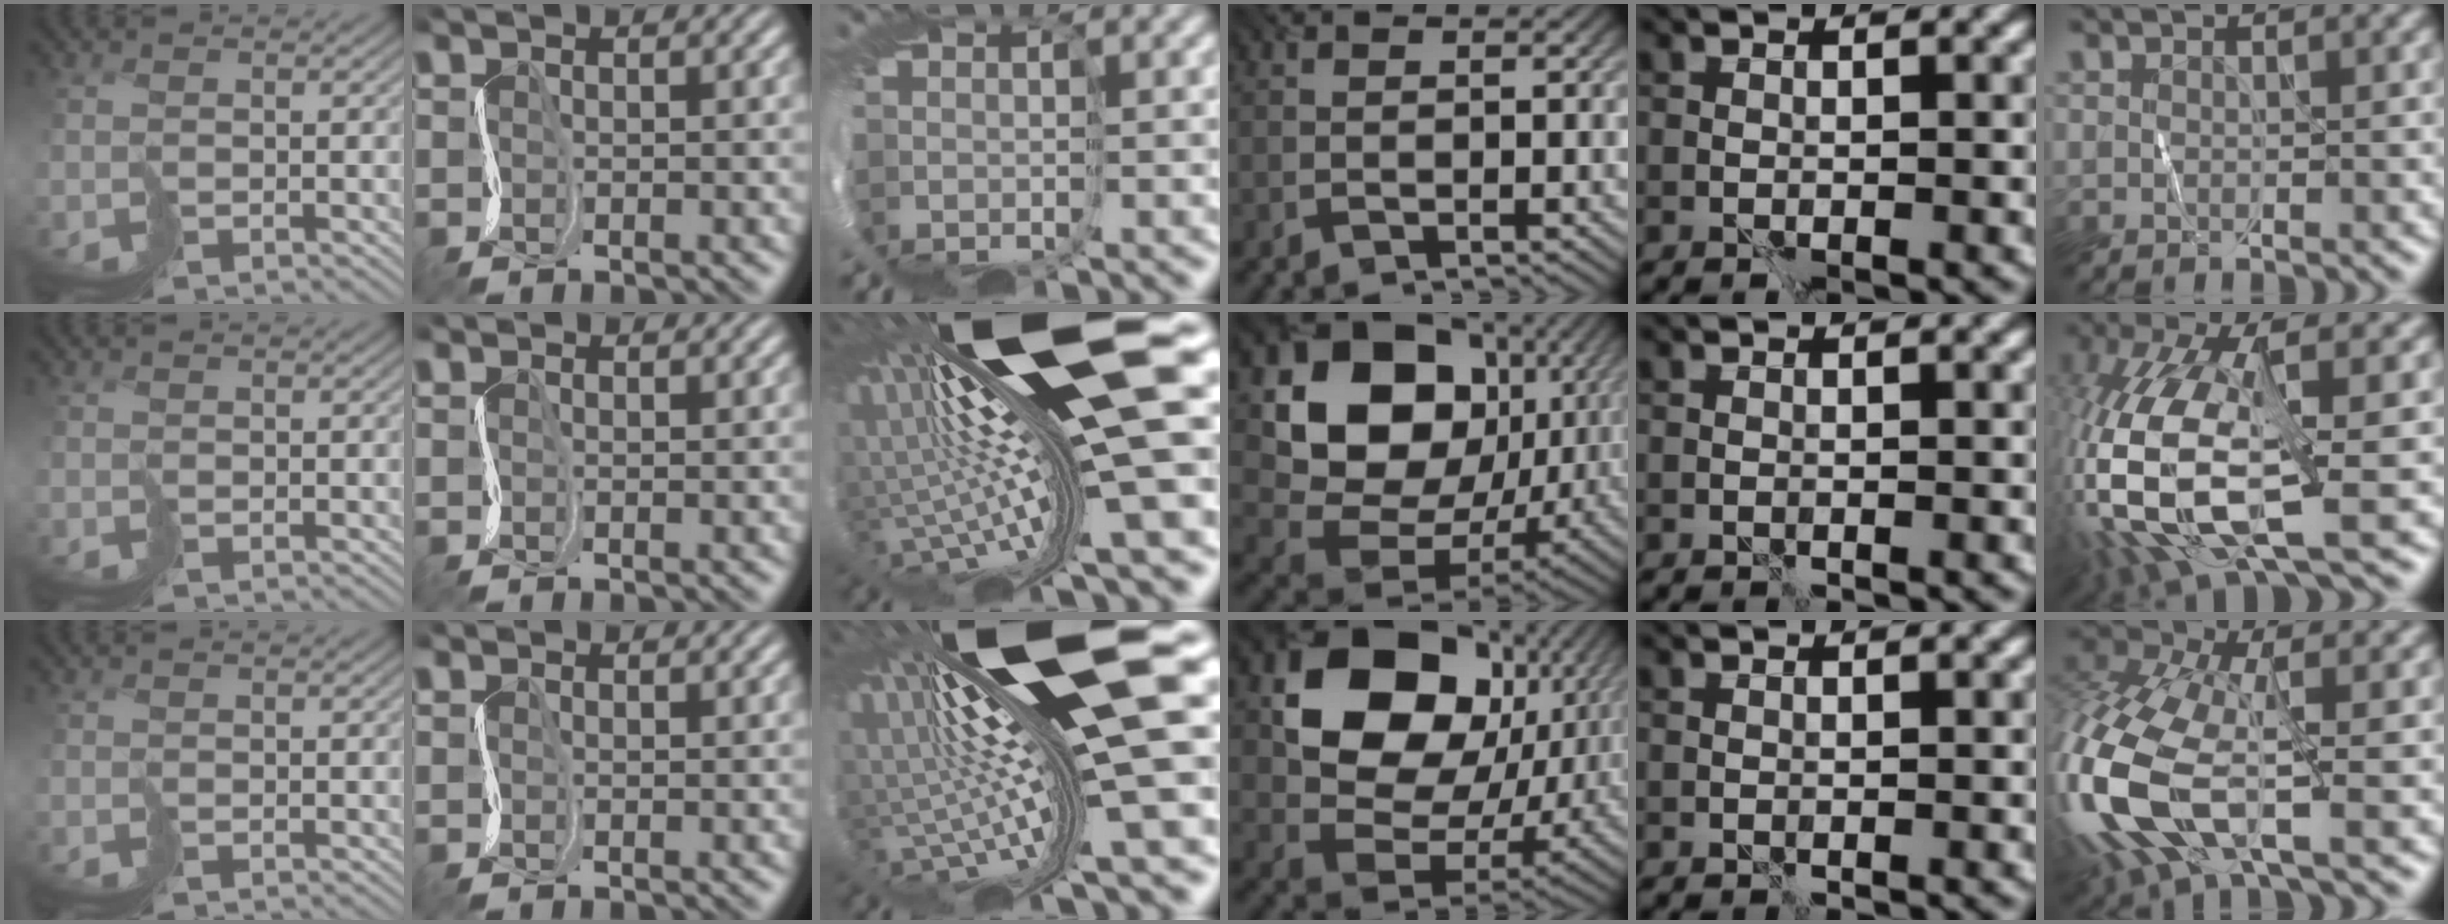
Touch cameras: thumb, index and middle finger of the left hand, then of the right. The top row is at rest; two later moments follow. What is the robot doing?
{"motion": "cut", "object": "tissue"}